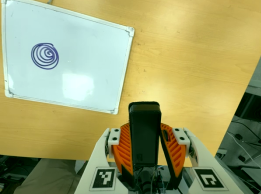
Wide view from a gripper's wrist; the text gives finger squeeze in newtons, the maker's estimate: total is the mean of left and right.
{"total": 6.0, "left": 5.2, "right": 6.7}